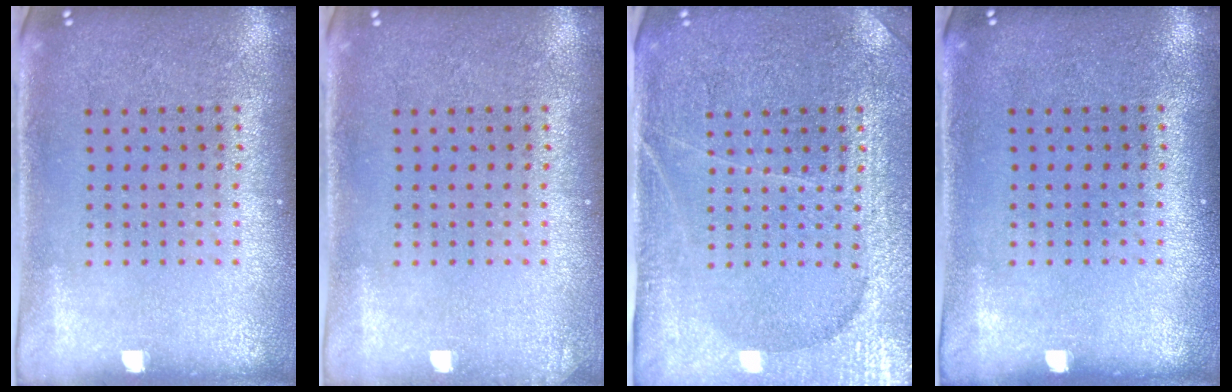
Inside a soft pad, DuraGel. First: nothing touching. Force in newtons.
{"total": 0.6, "press": 0.6, "slide": 0.0}
{"total": 4.0, "press": 3.7, "slide": 1.3}
{"total": 0.0}